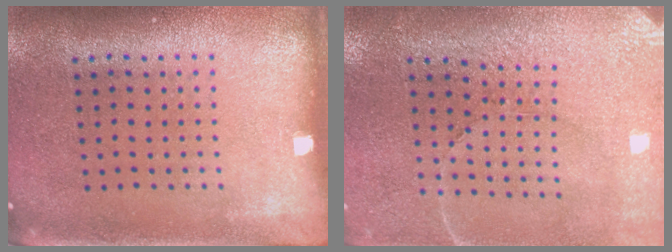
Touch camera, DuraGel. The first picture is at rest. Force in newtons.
{"total": 3.1, "press": 3.1, "slide": 0.6}